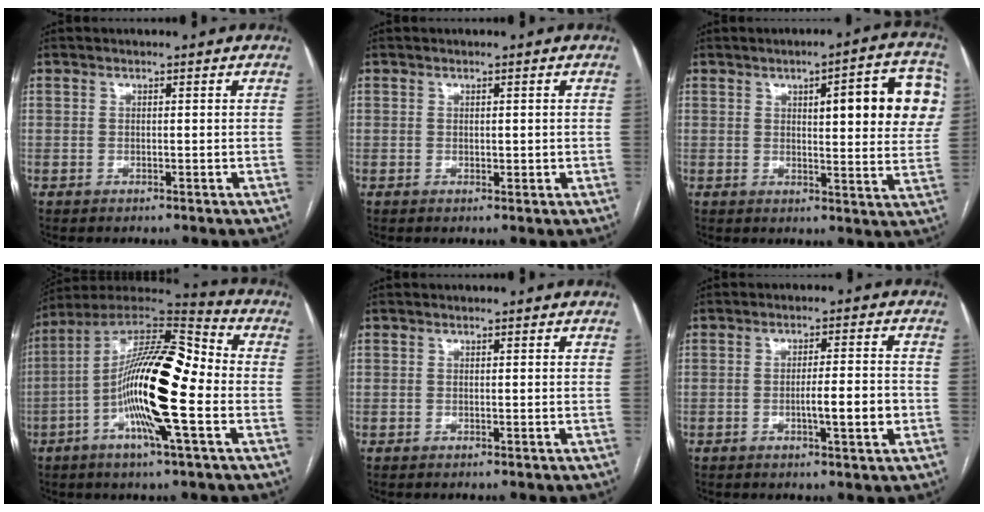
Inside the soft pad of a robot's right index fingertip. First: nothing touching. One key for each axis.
{"total": 1.3, "fx": 0.2, "fy": 0.9, "fz": 0.9, "tx": -0.007, "ty": 0.001, "tz": 0.007}
{"total": 13.6, "fx": 3.8, "fy": 2.9, "fz": 12.7, "tx": -0.146, "ty": 0.018, "tz": 0.042}
{"total": 19.1, "fx": -3.5, "fy": 2.9, "fz": 18.6, "tx": -0.335, "ty": 0.012, "tz": -0.065}
{"total": 0.0}
{"total": 5.8, "fx": -1.5, "fy": 0.5, "fz": 5.6, "tx": -0.086, "ty": 0.003, "tz": -0.018}